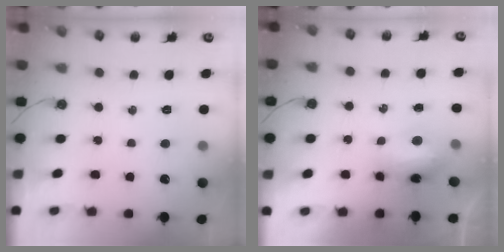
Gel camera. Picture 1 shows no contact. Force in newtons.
{"total": 12.4, "press": 9.1, "slide": 8.5}